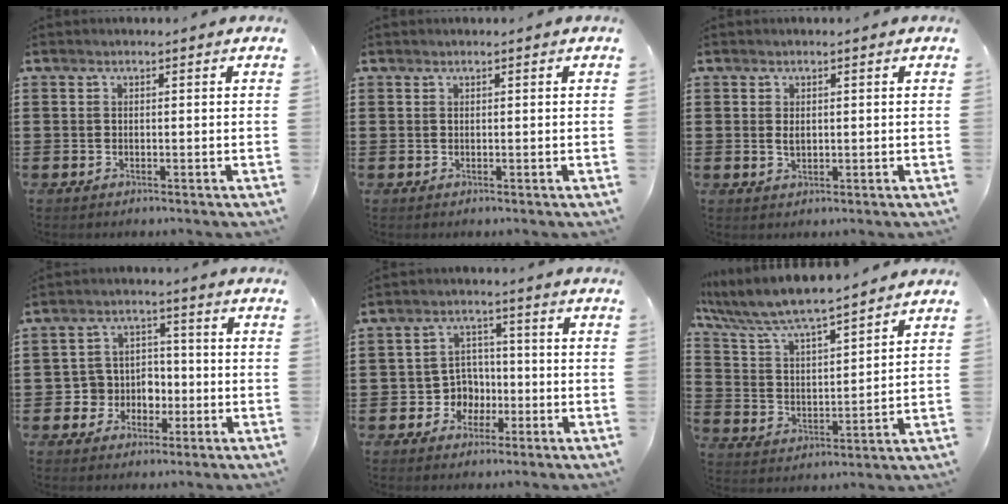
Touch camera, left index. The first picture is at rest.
{"total": 0.0}
{"total": 1.4, "force": [0.3, 0.7, 1.2], "torque": [-0.026, 0.004, 0.005]}
{"total": 4.9, "force": [-1.4, 4.6, 1.0], "torque": [-0.035, 0.013, -0.028]}
{"total": 4.9, "force": [-1.4, 4.5, 1.5], "torque": [-0.042, 0.011, -0.028]}
{"total": 6.5, "force": [6.0, 0.8, 2.6], "torque": [-0.078, -0.036, 0.098]}